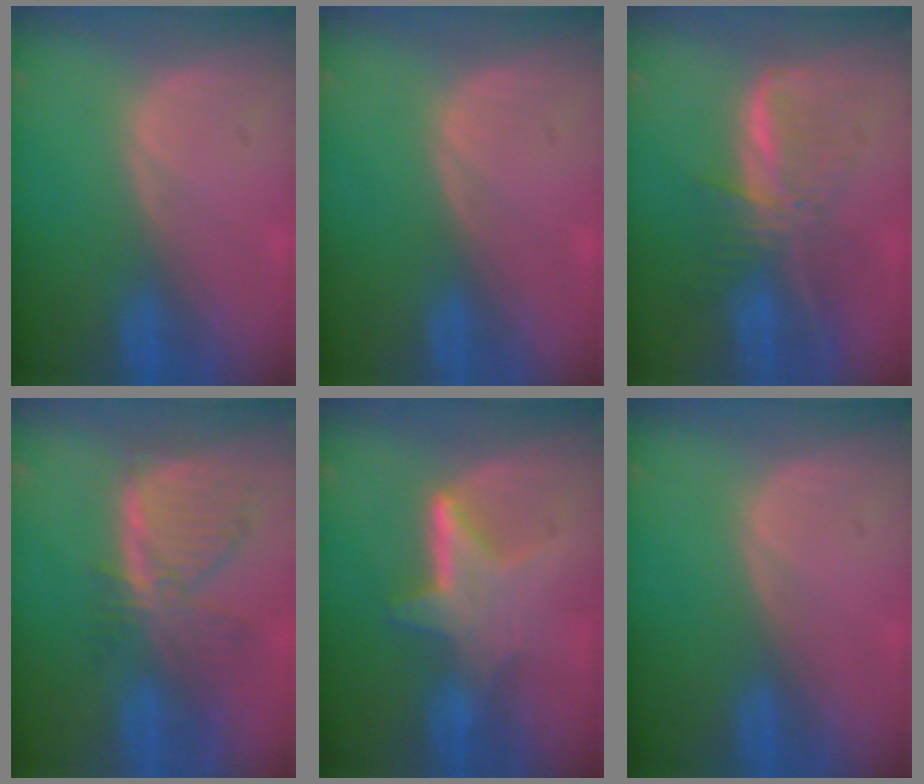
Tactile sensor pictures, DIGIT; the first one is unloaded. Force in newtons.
{"total": 0.0}
{"total": 8.1, "press": 6.8, "slide": 4.4}
{"total": 8.2, "press": 7.1, "slide": 4.0}
{"total": 6.5, "press": 5.9, "slide": 2.8}
{"total": 0.0}